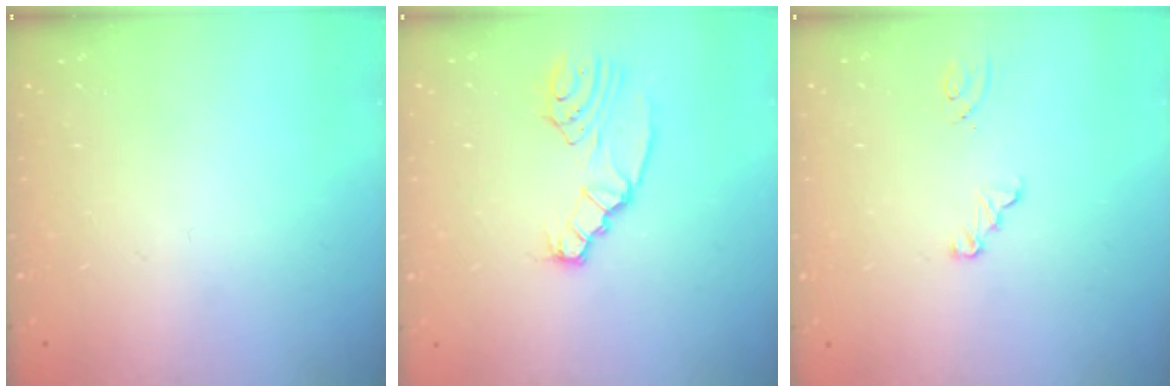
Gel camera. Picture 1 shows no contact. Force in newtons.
{"total": 4.0, "press": 3.9, "slide": 0.5}
{"total": 2.3, "press": 2.3, "slide": 0.2}